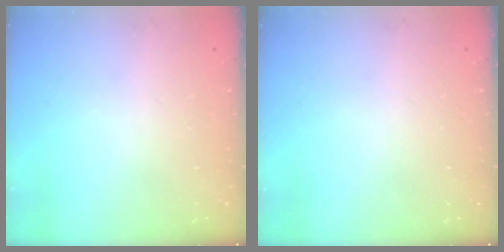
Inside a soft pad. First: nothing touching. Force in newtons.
{"total": 0.0}